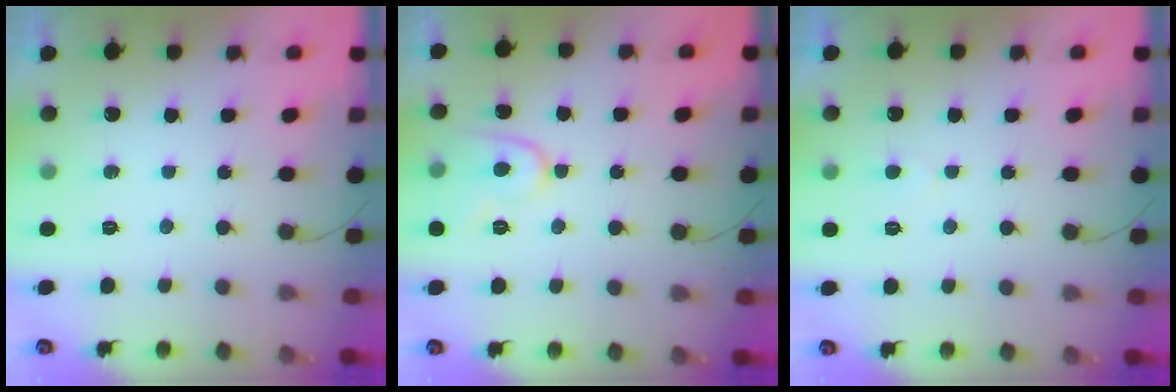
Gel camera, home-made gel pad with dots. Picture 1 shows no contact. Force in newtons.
{"total": 8.4, "press": 8.3, "slide": 1.0}
{"total": 2.6, "press": 2.6, "slide": 0.4}